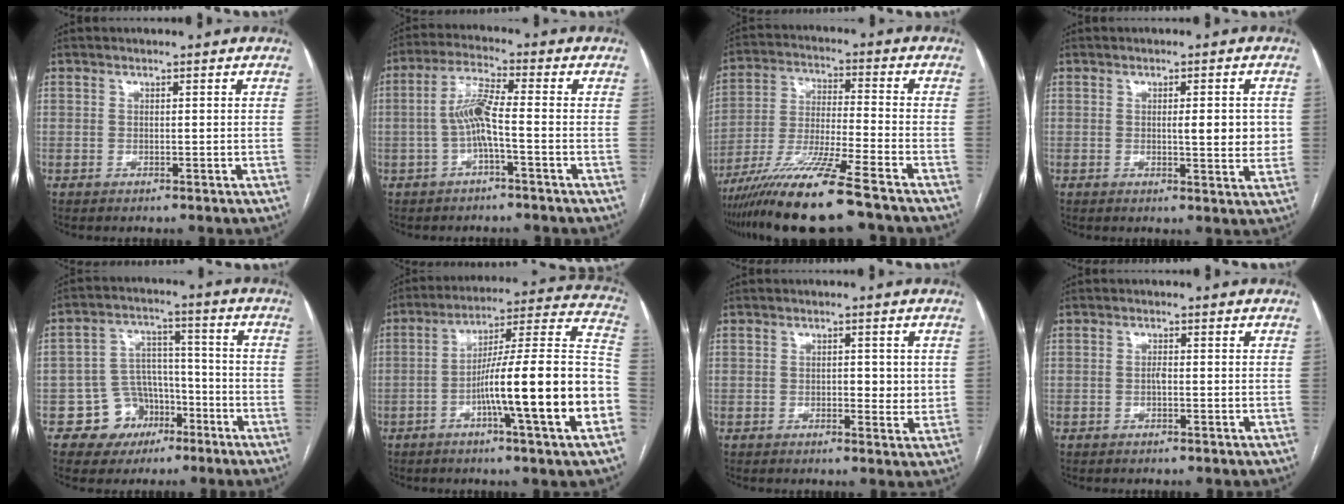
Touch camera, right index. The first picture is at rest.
{"total": 5.9, "force": [-1.2, 0.4, 5.8], "torque": [-0.118, 0.015, -0.023]}
{"total": 14.5, "force": [-11.0, -0.5, 9.5], "torque": [-0.185, -0.035, -0.197]}
{"total": 5.1, "force": [0.4, 1.2, 5.0], "torque": [-0.063, -0.005, 0.002]}
{"total": 8.1, "force": [-4.0, 6.9, 1.1], "torque": [-0.002, 0.025, -0.057]}
{"total": 20.7, "force": [-6.2, -0.3, 19.7], "torque": [-0.257, 0.012, -0.098]}
{"total": 3.4, "force": [0.4, 1.7, 2.9], "torque": [-0.034, -0.004, 0.002]}
{"total": 0.8, "force": [-0.2, 0.2, 0.7], "torque": [-0.012, 0.003, -0.003]}